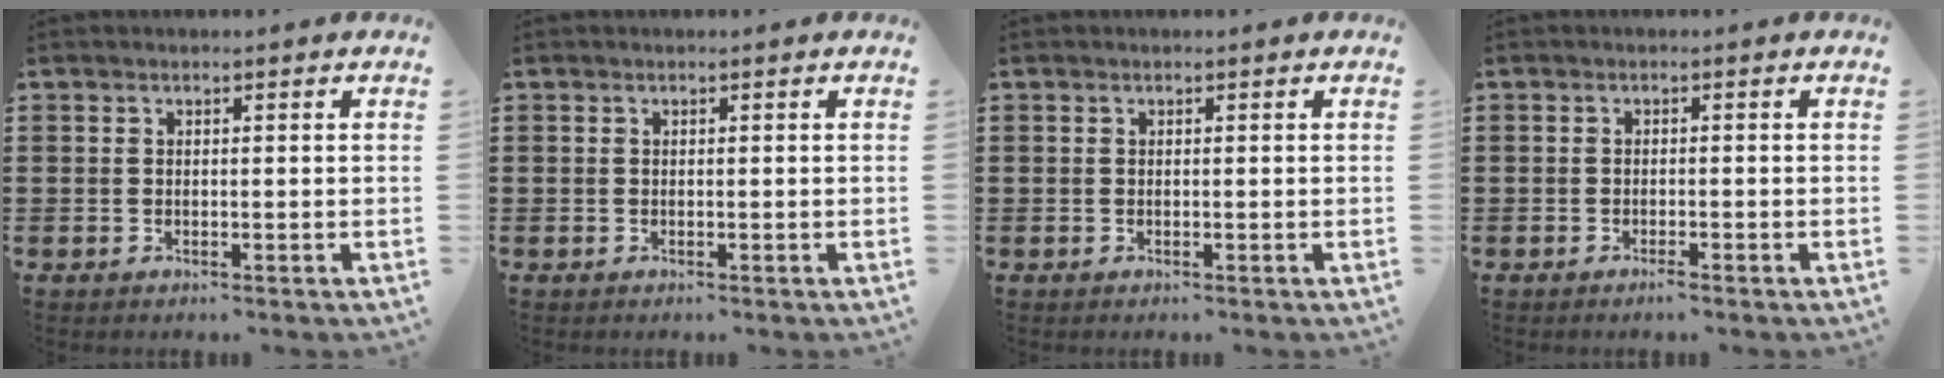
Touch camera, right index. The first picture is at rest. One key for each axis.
{"total": 0.0}
{"total": 0.0}
{"total": 1.0, "fx": -0.8, "fy": 0.0, "fz": 0.6, "tx": -0.012, "ty": -0.004, "tz": -0.014}